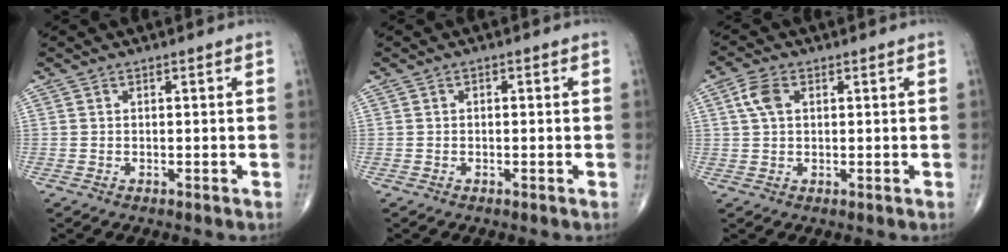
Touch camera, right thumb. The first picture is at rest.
{"total": 0.8, "force": [0.1, 0.4, 0.6], "torque": [-0.008, 0.002, 0.000]}
{"total": 4.3, "force": [1.3, 2.6, 3.1], "torque": [-0.069, 0.007, 0.024]}